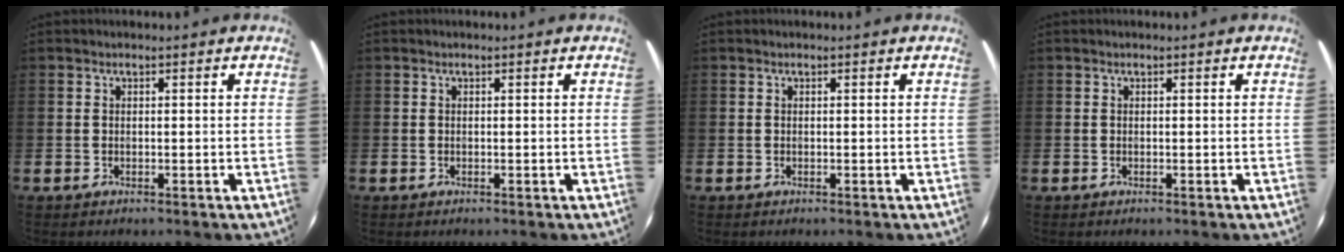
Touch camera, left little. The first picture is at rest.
{"total": 0.0}
{"total": 0.0}
{"total": 0.0}